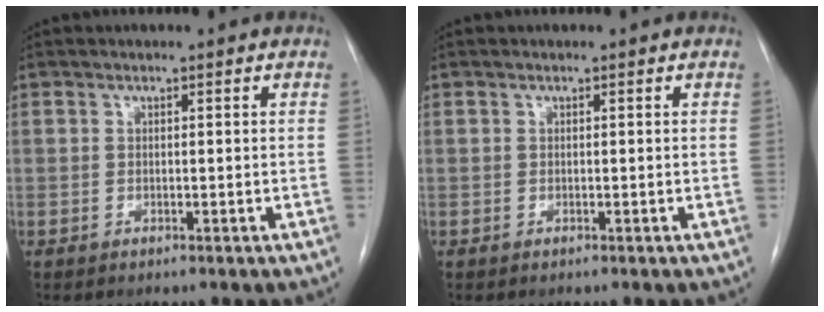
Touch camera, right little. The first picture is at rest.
{"total": 0.0}